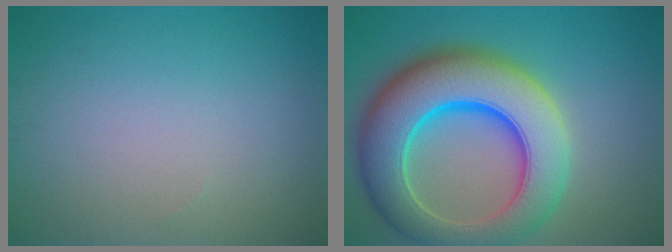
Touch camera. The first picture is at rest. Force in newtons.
{"total": 12.3, "press": 12.3, "slide": 0.2}